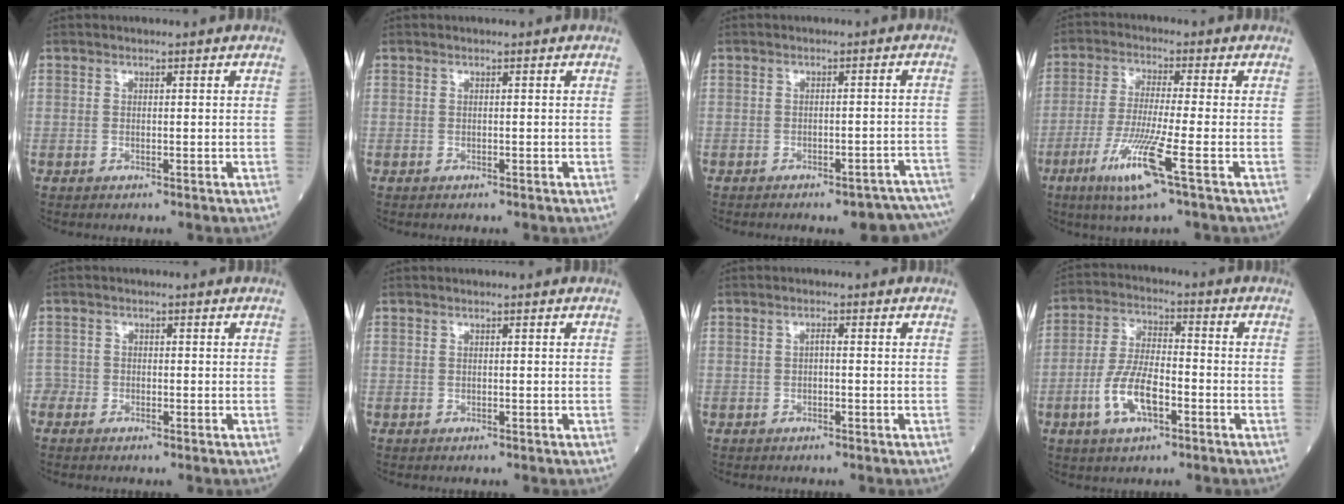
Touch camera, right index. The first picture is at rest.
{"total": 0.0}
{"total": 11.1, "force": [-10.1, 2.3, 3.9], "torque": [-0.009, 0.023, -0.104]}
{"total": 9.7, "force": [-4.4, -0.7, 8.6], "torque": [-0.177, -0.026, -0.088]}
{"total": 1.3, "force": [-1.0, 0.8, -0.2], "torque": [0.007, 0.002, -0.024]}
{"total": 0.0}
{"total": 0.8, "force": [-0.1, 0.2, 0.7], "torque": [-0.013, 0.002, -0.004]}
{"total": 8.7, "force": [-3.3, 3.2, 7.3], "torque": [-0.154, 0.003, -0.064]}